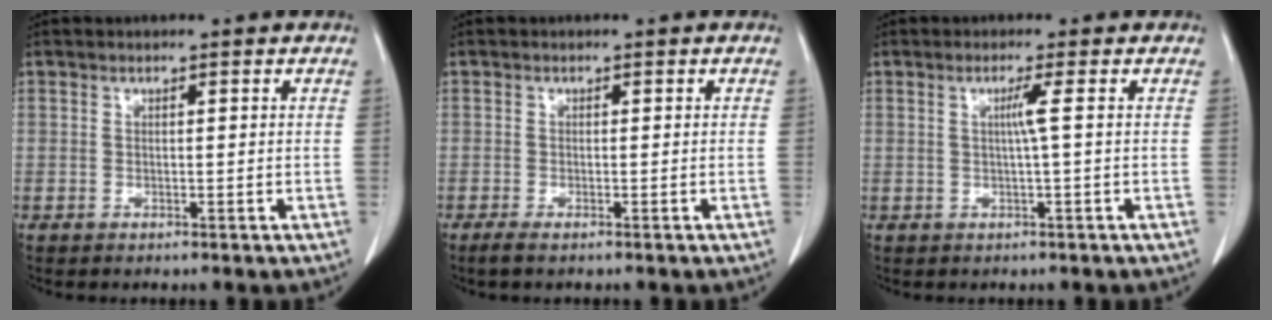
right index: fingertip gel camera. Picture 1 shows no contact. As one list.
[{"total": 1.5, "force": [-1.1, 0.2, 1.0], "torque": [-0.023, -0.005, -0.020]}, {"total": 2.1, "force": [0.2, -0.8, 1.9], "torque": [-0.036, -0.001, 0.004]}]